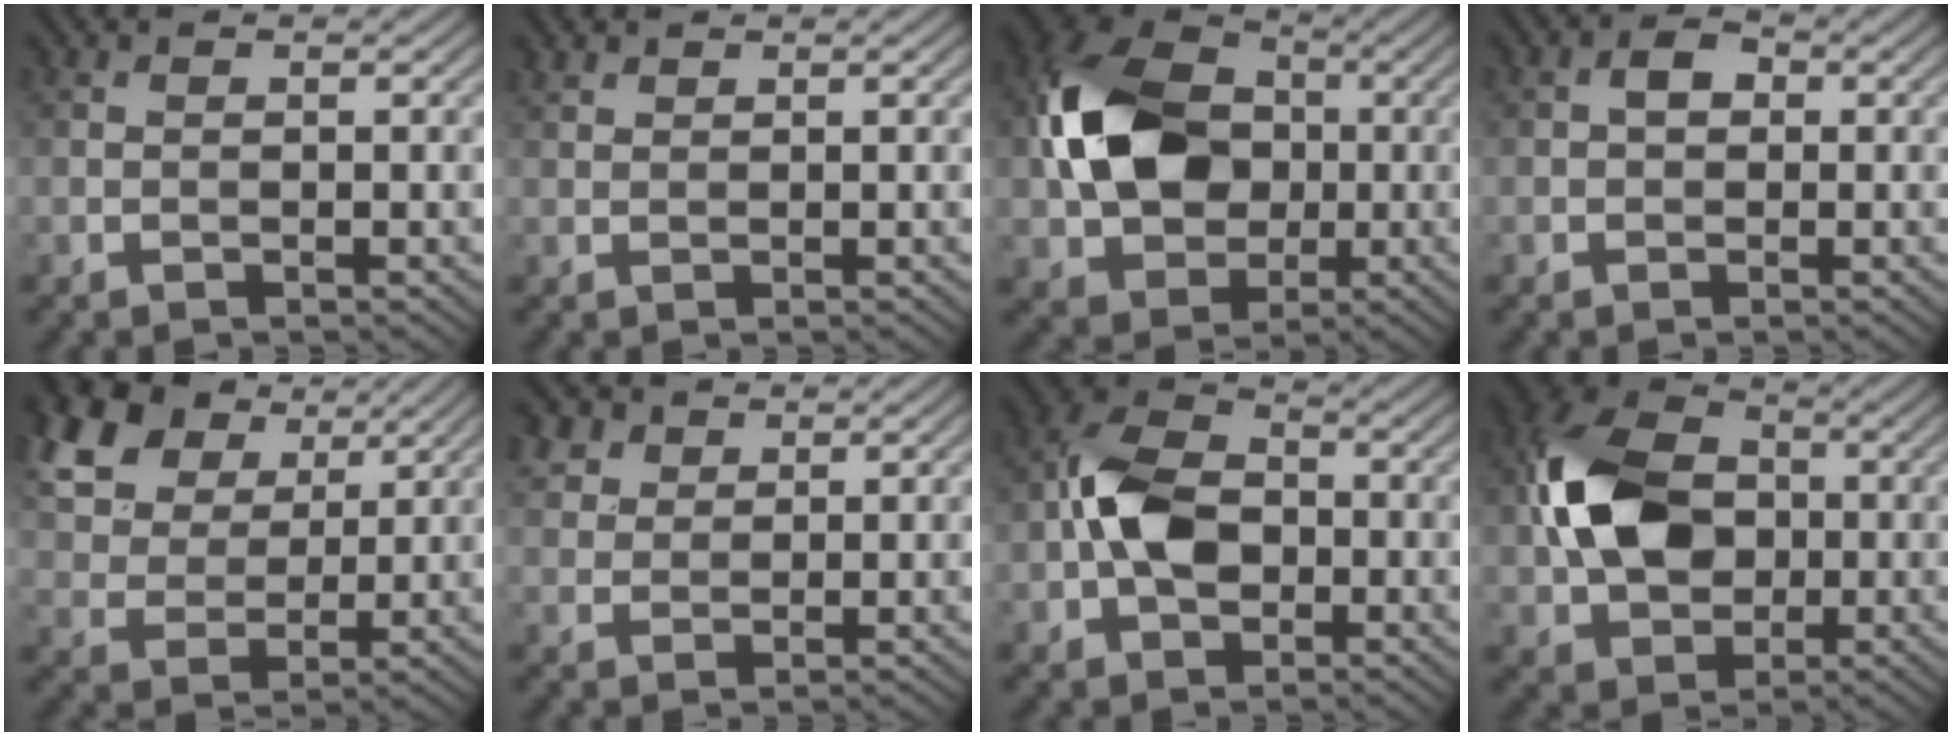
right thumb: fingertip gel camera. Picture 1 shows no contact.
{"total": 1.0, "force": [0.9, 0.3, 0.3], "torque": [-0.012, 0.004, 0.023]}
{"total": 12.9, "force": [0.0, 9.7, 8.4], "torque": [-0.191, 0.021, -0.005]}
{"total": 2.1, "force": [0.0, 1.5, 1.5], "torque": [-0.028, 0.004, -0.005]}
{"total": 15.9, "force": [8.9, 10.3, 8.2], "torque": [-0.233, 0.029, 0.188]}
{"total": 3.4, "force": [2.2, 2.3, 1.2], "torque": [-0.038, -0.001, 0.056]}
{"total": 7.8, "force": [-1.4, 5.3, 5.6], "torque": [-0.116, 0.012, -0.037]}
{"total": 11.3, "force": [-0.1, 8.3, 7.7], "torque": [-0.176, 0.017, -0.012]}